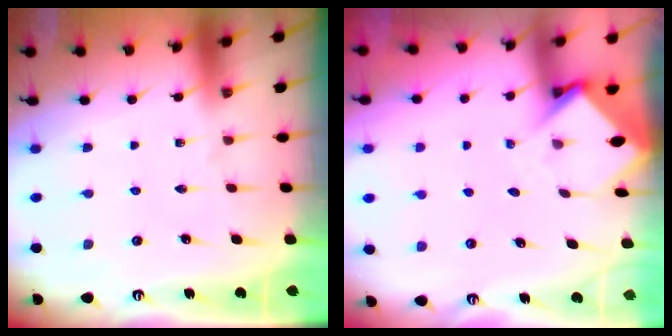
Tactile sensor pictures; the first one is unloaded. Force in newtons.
{"total": 3.7, "press": 3.7, "slide": 0.3}